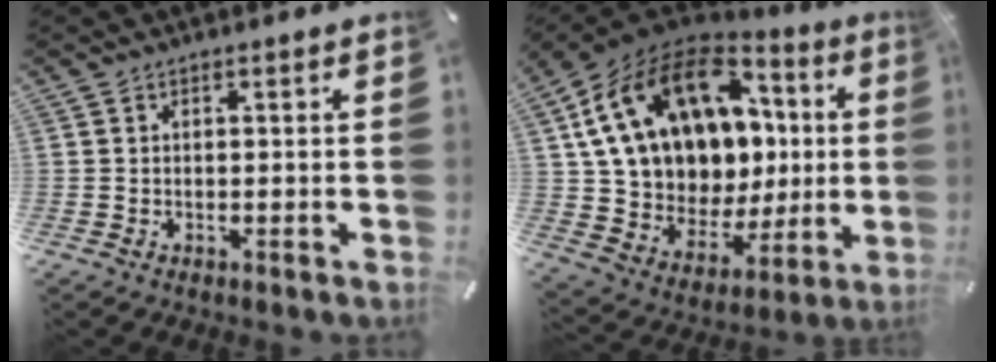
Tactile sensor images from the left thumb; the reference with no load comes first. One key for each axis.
{"total": 19.8, "fx": 7.5, "fy": 13.9, "fz": 12.0, "tx": -0.232, "ty": -0.045, "tz": 0.148}